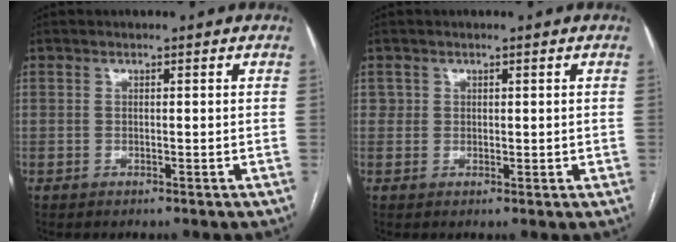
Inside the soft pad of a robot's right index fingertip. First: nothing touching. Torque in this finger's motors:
{"motor_torque": [-0.01, 0.28, -0.02, 0.00]}